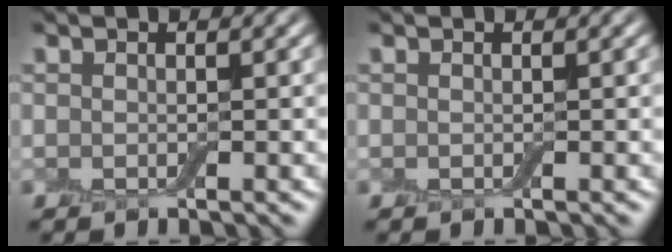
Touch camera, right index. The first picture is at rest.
{"total": 0.0}